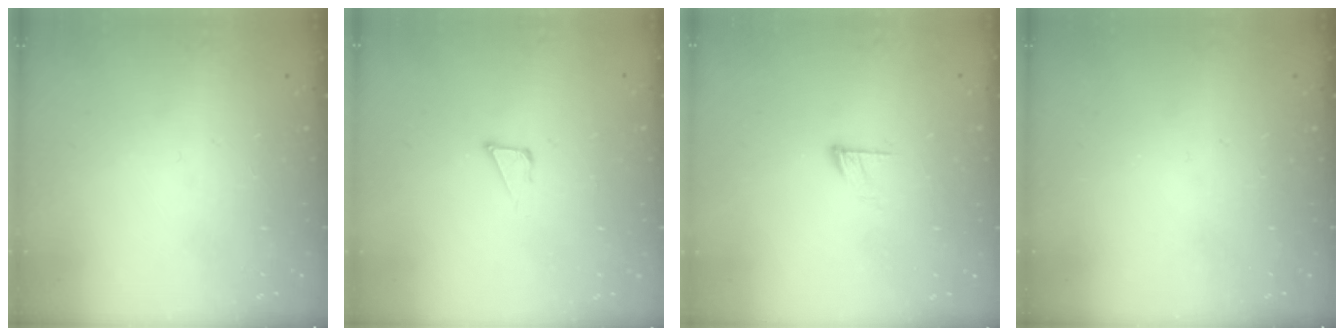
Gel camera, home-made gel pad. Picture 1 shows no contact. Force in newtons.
{"total": 3.1, "press": 3.0, "slide": 0.9}
{"total": 6.8, "press": 6.8, "slide": 0.6}
{"total": 0.0}